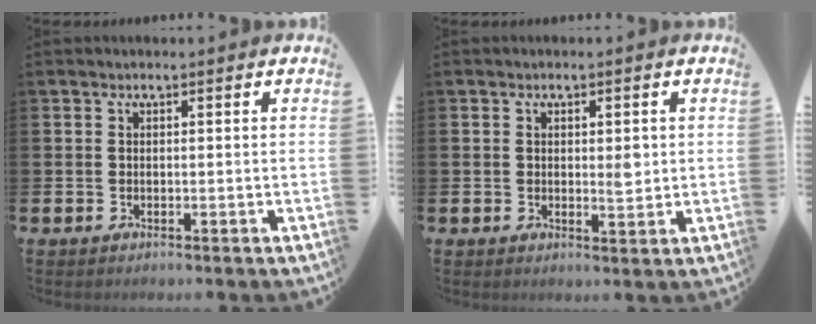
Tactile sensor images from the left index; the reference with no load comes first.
{"total": 1.8, "force": [0.3, 0.8, 1.5], "torque": [-0.010, -0.003, 0.000]}